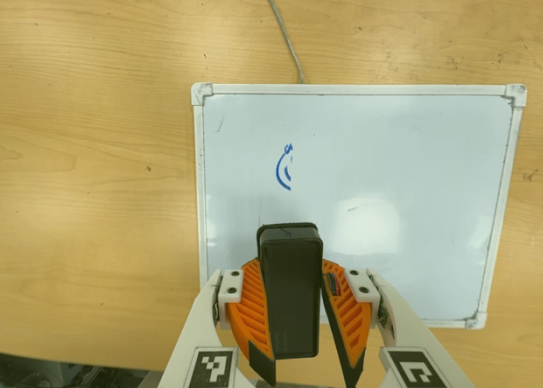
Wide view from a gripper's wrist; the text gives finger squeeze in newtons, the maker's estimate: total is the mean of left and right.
{"total": 10.1, "left": 9.8, "right": 10.4}